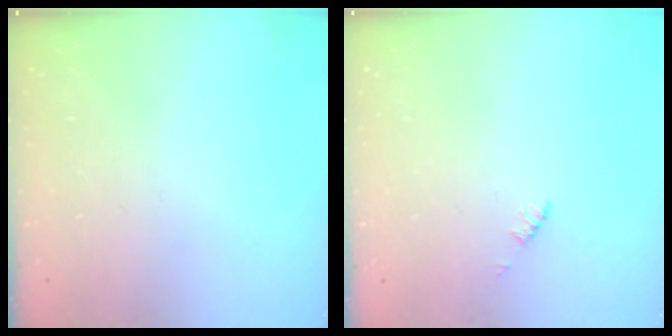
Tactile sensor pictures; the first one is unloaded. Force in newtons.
{"total": 1.2, "press": 1.2, "slide": 0.2}